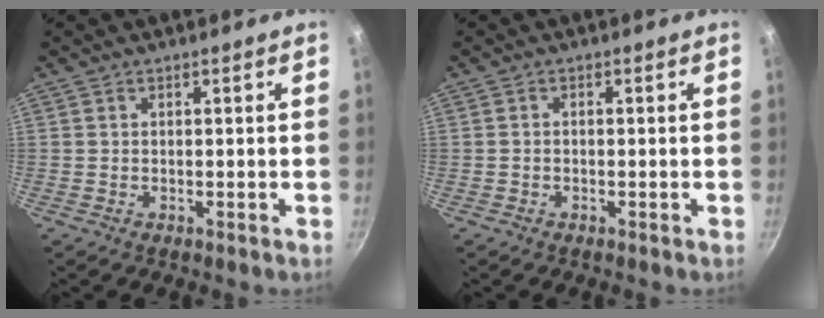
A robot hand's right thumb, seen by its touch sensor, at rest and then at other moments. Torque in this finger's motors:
{"motor_torque": [-0.32, 0.15, -0.28, -0.11, -0.03]}